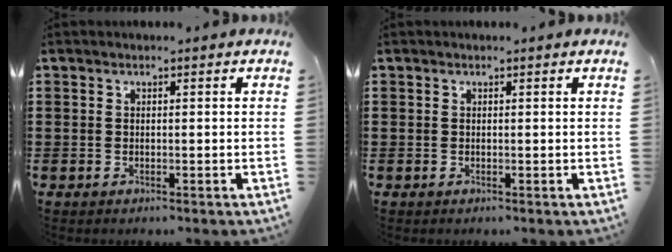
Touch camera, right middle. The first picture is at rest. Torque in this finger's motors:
{"motor_torque": [0.14, -0.13, 0.09, 0.02]}